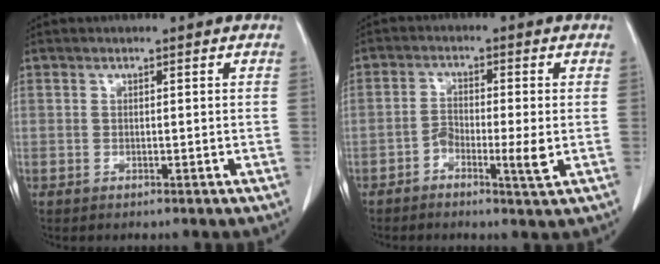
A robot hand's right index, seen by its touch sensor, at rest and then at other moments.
{"total": 4.5, "force": [-1.5, 0.9, 4.1], "torque": [-0.072, 0.000, -0.028]}